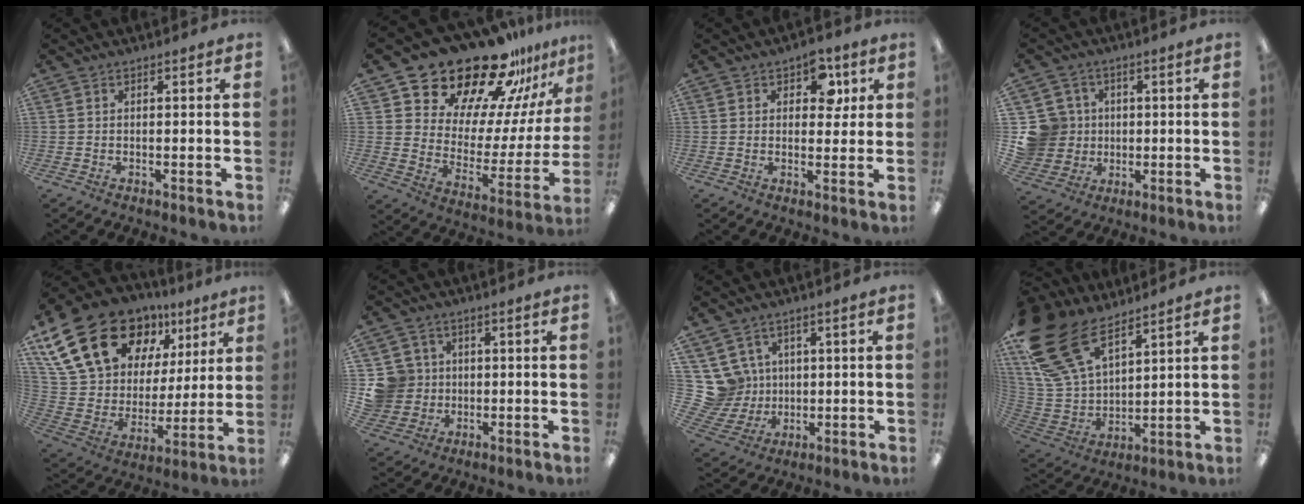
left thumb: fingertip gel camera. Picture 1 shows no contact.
{"total": 24.0, "force": [20.4, 9.9, 8.1], "torque": [-0.131, -0.160, 0.362]}
{"total": 7.3, "force": [3.2, 4.9, 4.3], "torque": [-0.048, -0.001, 0.051]}
{"total": 10.4, "force": [0.9, 10.2, 2.1], "torque": [-0.072, 0.008, 0.027]}
{"total": 25.2, "force": [14.7, 15.6, 13.2], "torque": [-0.255, -0.069, 0.281]}
{"total": 9.3, "force": [1.1, 9.1, 1.7], "torque": [-0.065, 0.009, 0.031]}
{"total": 10.3, "force": [3.2, 9.6, 2.1], "torque": [-0.089, -0.017, 0.071]}
{"total": 24.2, "force": [15.0, 13.2, 13.7], "torque": [-0.313, -0.075, 0.276]}